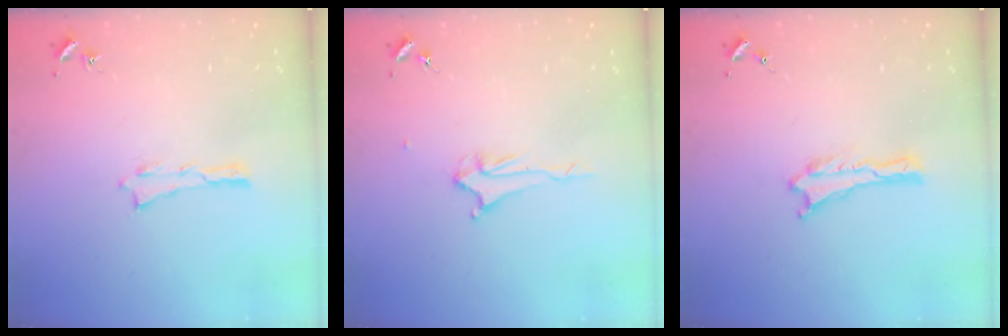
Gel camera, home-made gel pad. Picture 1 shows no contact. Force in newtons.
{"total": 2.2, "press": 2.2, "slide": 0.3}
{"total": 0.0}